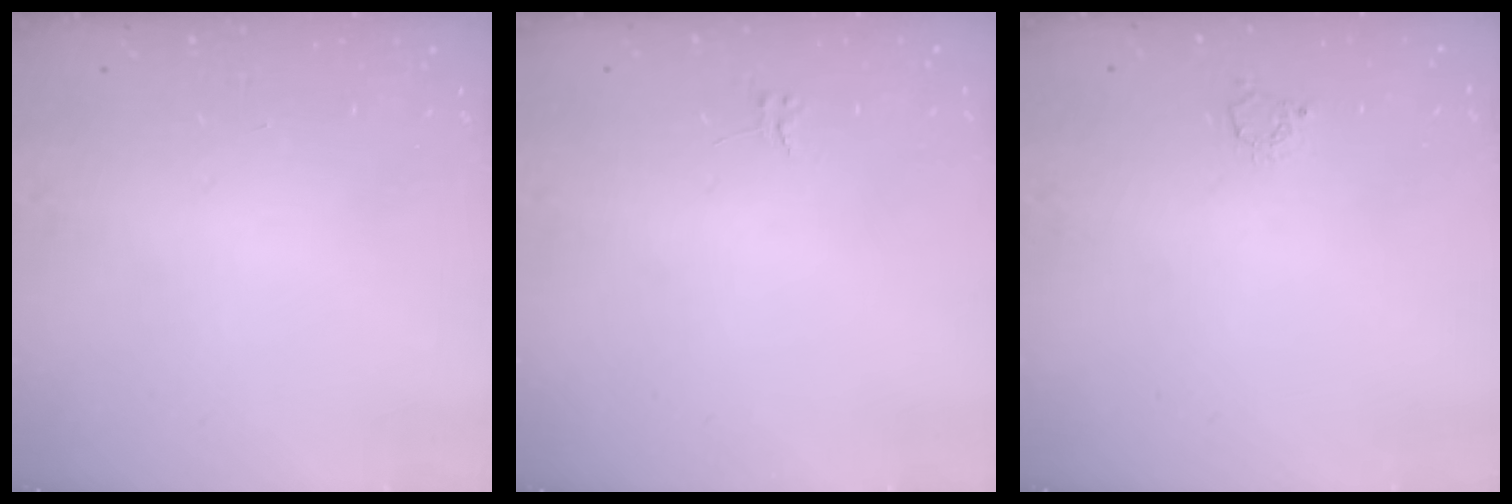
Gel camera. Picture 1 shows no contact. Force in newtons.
{"total": 2.6, "press": 2.6, "slide": 0.3}
{"total": 2.7, "press": 2.7, "slide": 0.3}